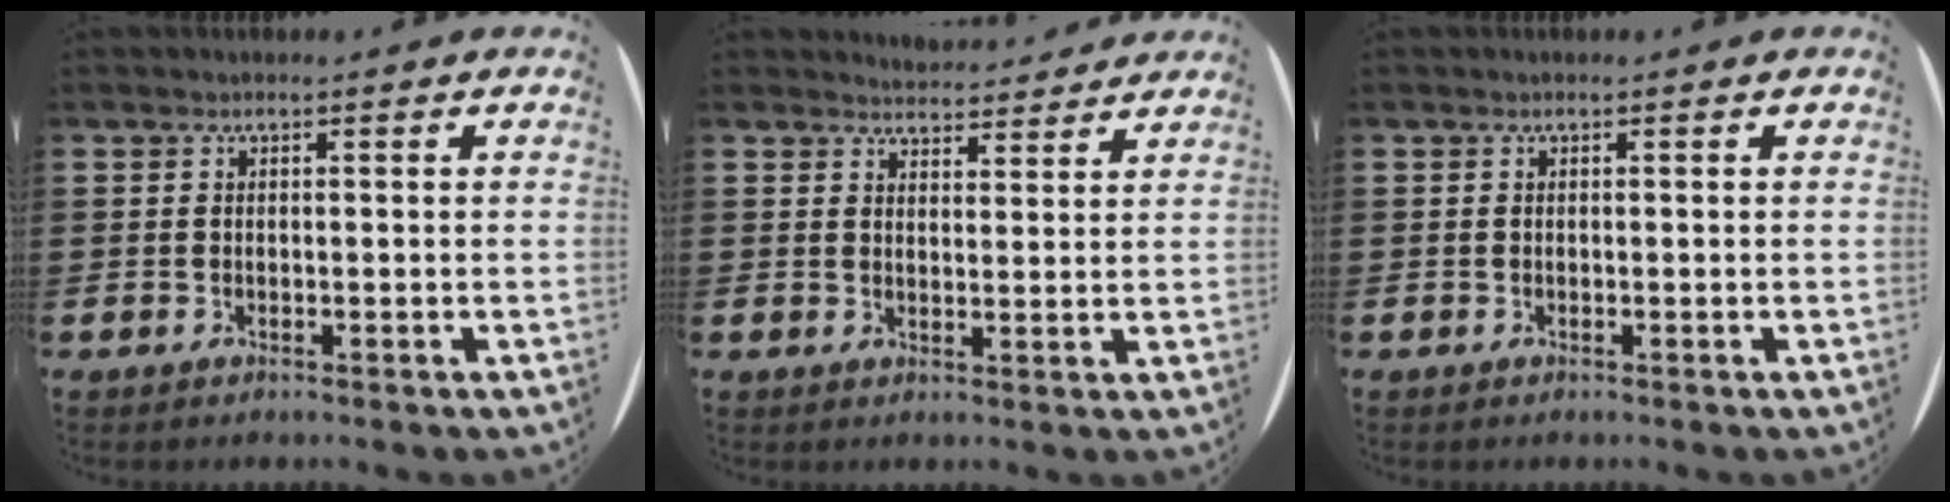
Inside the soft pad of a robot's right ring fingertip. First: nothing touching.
{"total": 3.3, "force": [3.3, 0.3, -0.5], "torque": [-0.001, -0.017, 0.060]}
{"total": 0.0}